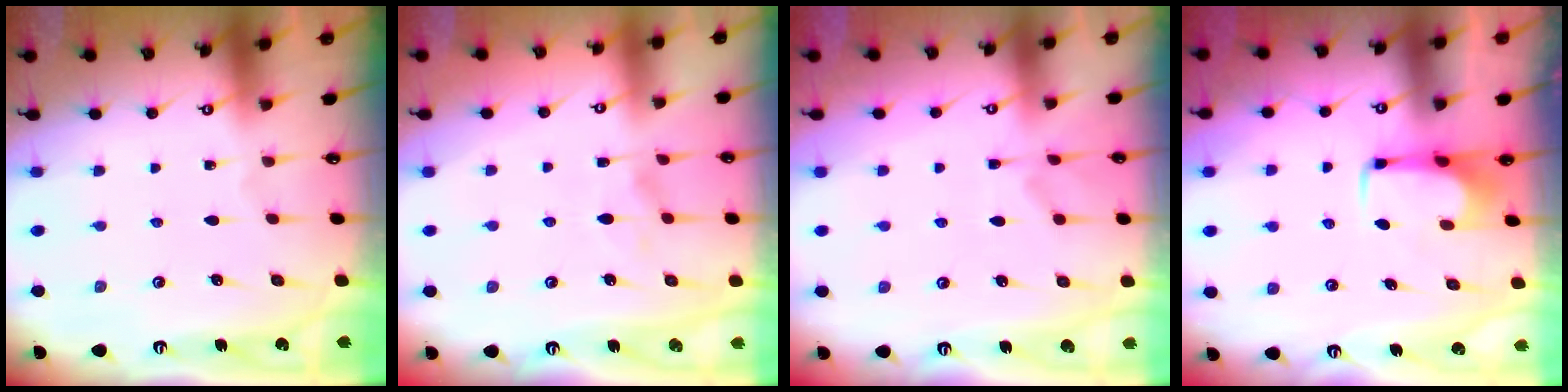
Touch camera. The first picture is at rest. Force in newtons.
{"total": 1.2, "press": 1.0, "slide": 0.7}
{"total": 2.1, "press": 1.9, "slide": 1.0}
{"total": 1.5, "press": 1.5, "slide": 0.4}